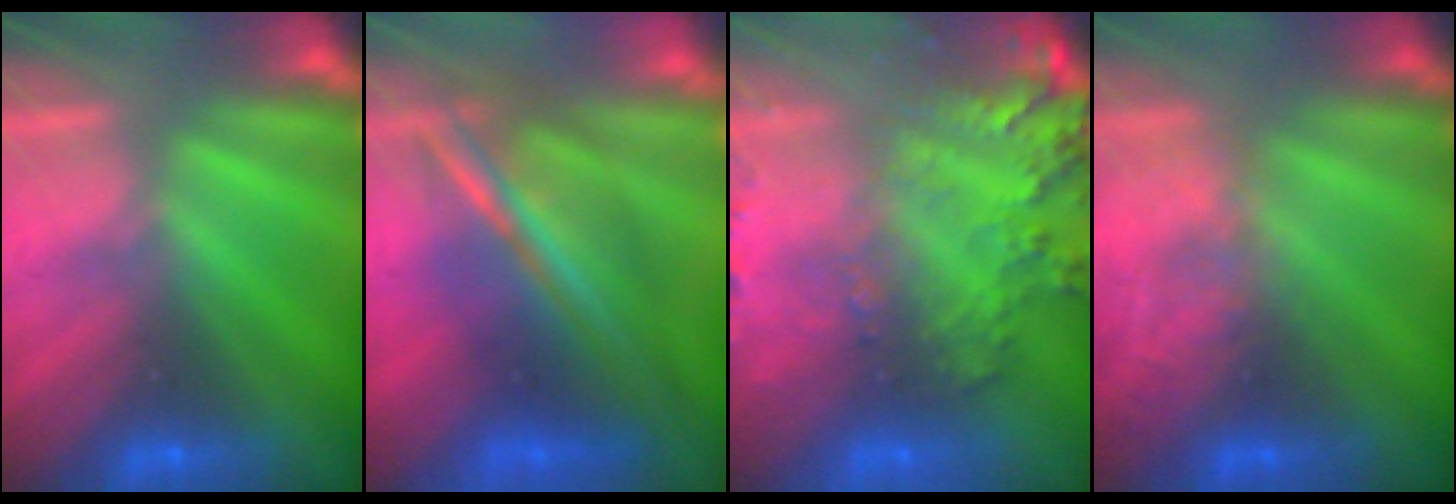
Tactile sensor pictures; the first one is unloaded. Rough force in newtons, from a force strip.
{"total": 6.1}
{"total": 7.5}
{"total": 2.1}